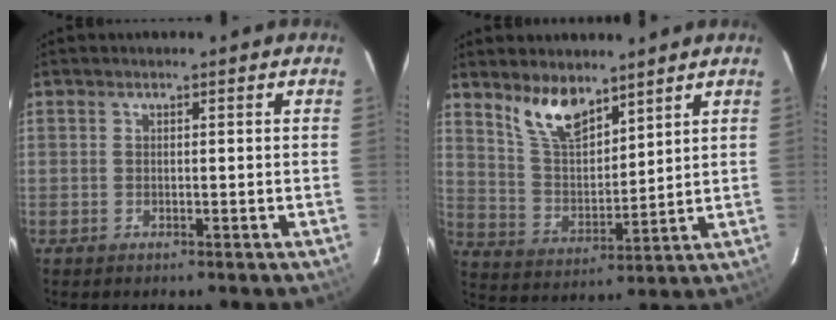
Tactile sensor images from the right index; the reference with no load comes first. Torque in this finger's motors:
{"motor_torque": [0.83, 0.81, 0.14, 0.08]}